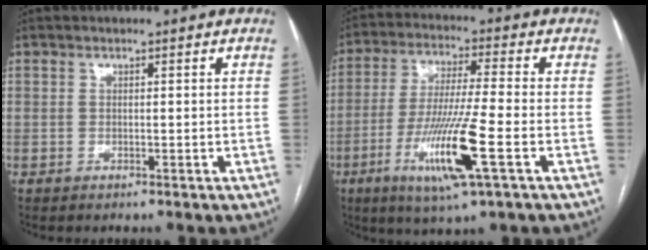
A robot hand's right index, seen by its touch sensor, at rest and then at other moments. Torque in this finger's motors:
{"motor_torque": [1.65, 0.00, 1.05, 0.21]}